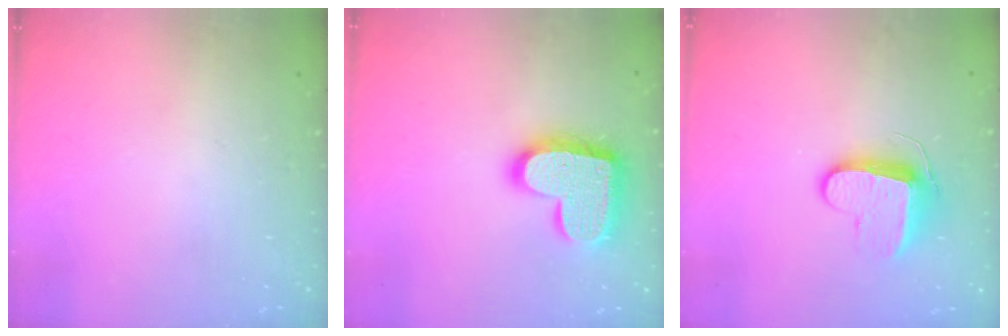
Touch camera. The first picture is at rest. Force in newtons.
{"total": 18.1, "press": 18.1, "slide": 1.1}
{"total": 9.9, "press": 9.9, "slide": 0.1}